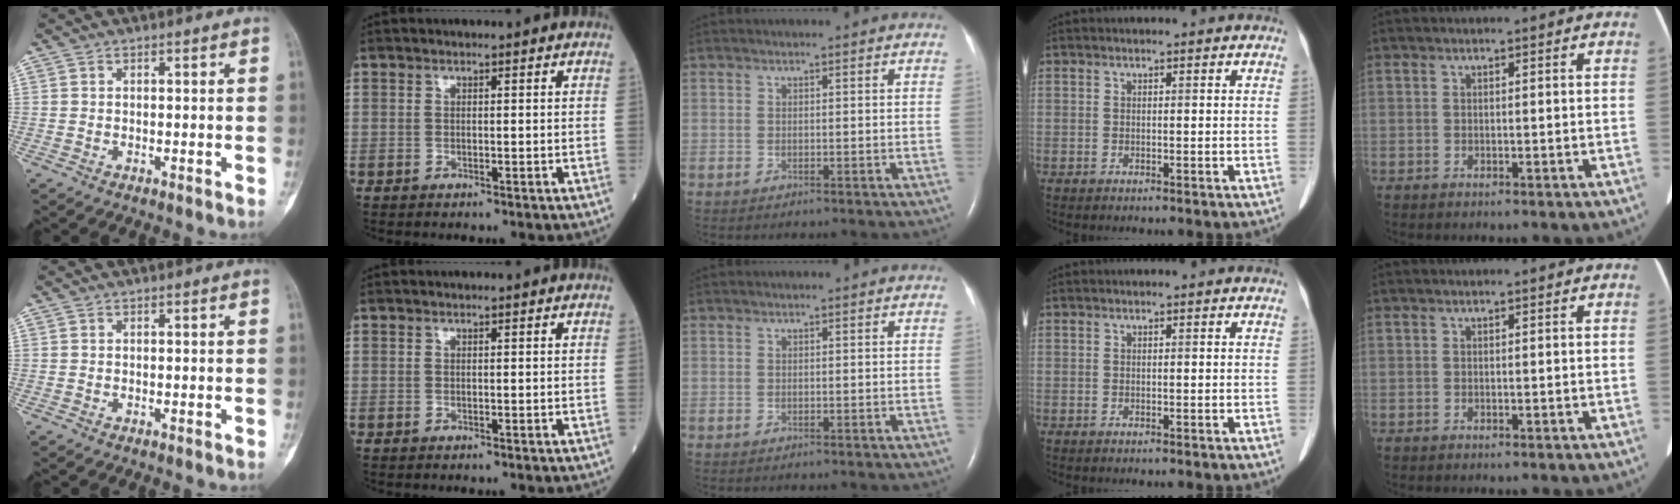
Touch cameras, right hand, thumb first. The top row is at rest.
{}